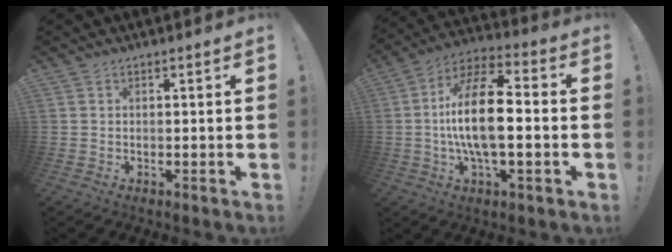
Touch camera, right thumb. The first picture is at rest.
{"total": 17.7, "force": [-1.2, 6.7, 16.3], "torque": [-0.304, 0.007, -0.027]}